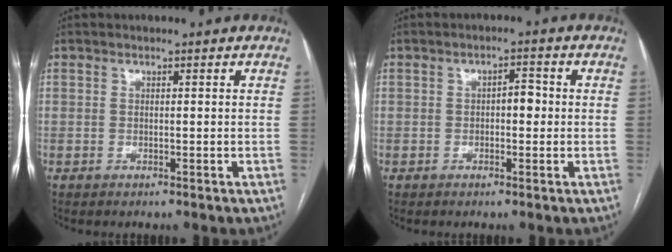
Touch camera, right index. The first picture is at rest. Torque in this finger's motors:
{"motor_torque": [0.39, 0.04, 0.14, 0.03]}